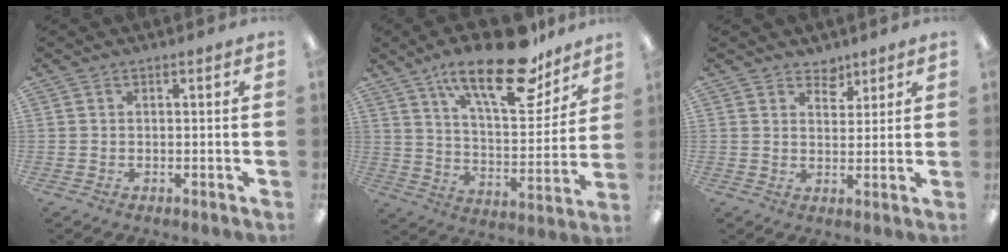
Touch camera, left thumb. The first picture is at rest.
{"total": 22.6, "force": [15.1, 8.3, 14.6], "torque": [-0.229, -0.085, 0.251]}
{"total": 3.8, "force": [3.3, 1.9, 0.3], "torque": [0.010, -0.022, 0.057]}